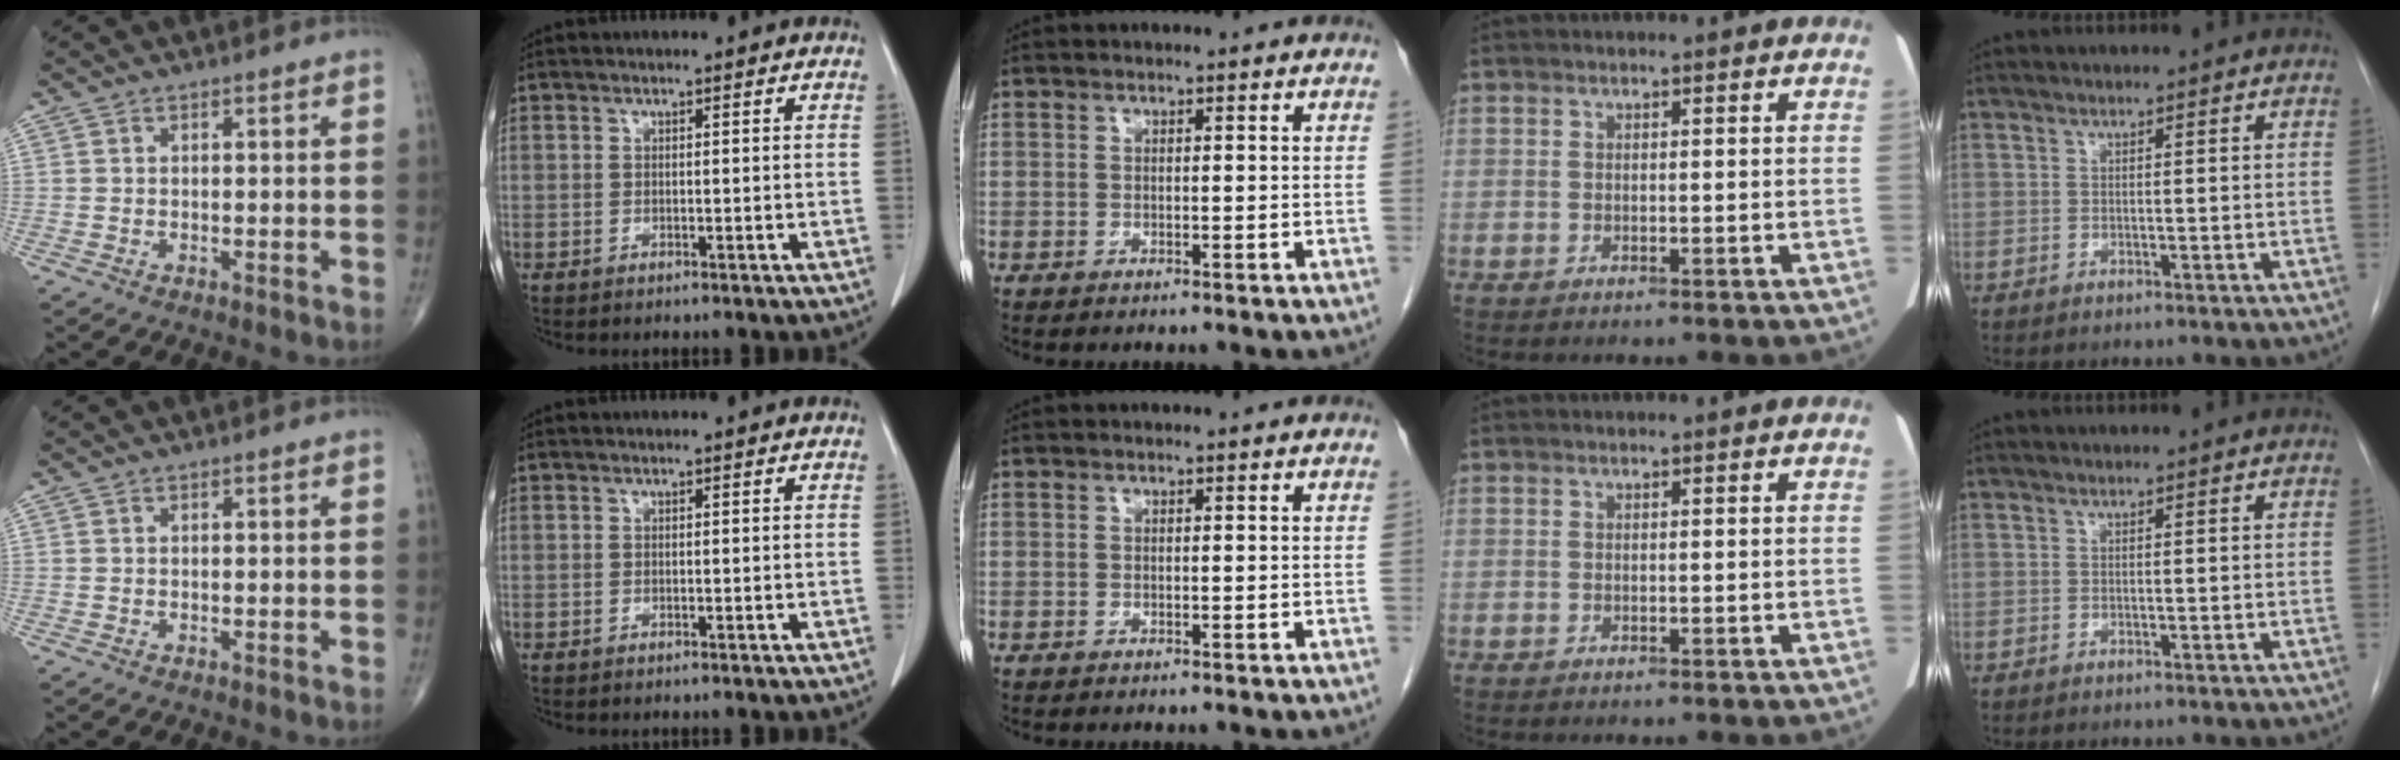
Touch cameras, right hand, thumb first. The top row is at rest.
{}